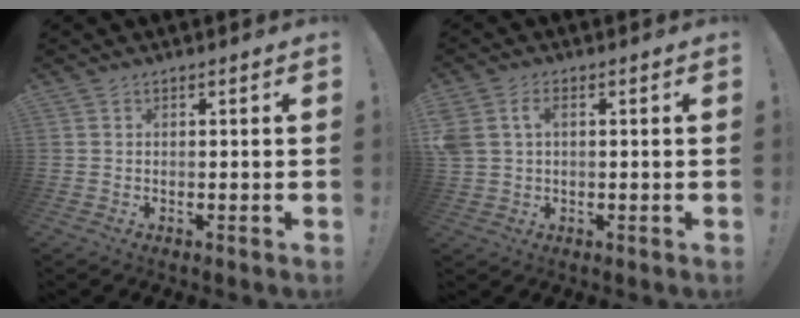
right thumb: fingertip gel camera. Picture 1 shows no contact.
{"total": 5.0, "force": [1.0, 3.4, 3.5], "torque": [-0.075, 0.003, 0.017]}